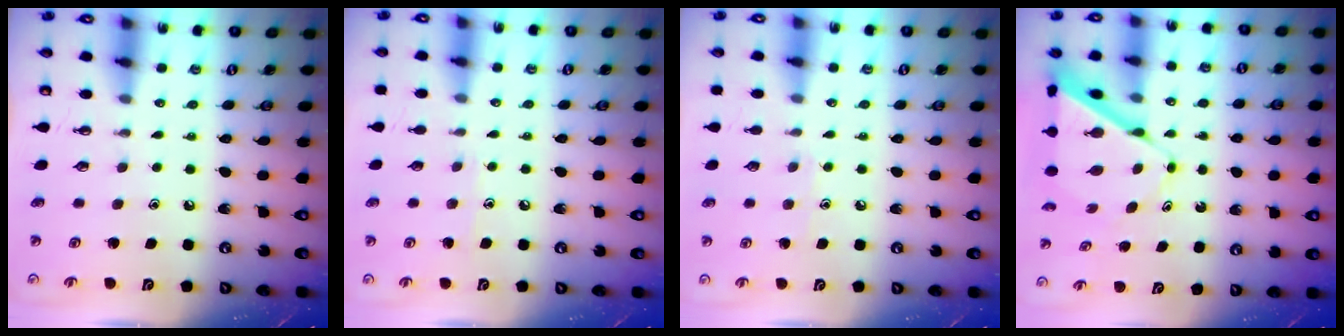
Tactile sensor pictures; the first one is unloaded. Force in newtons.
{"total": 3.9, "press": 3.9, "slide": 0.5}
{"total": 6.2, "press": 6.1, "slide": 0.7}
{"total": 8.5, "press": 8.5, "slide": 0.6}